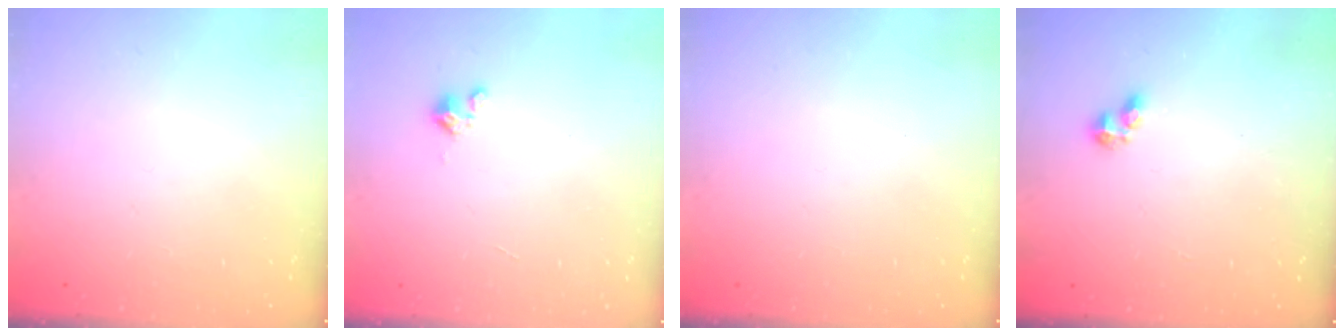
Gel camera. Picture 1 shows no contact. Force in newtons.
{"total": 0.9, "press": 0.9, "slide": 0.2}
{"total": 0.0}
{"total": 1.8, "press": 1.7, "slide": 0.5}